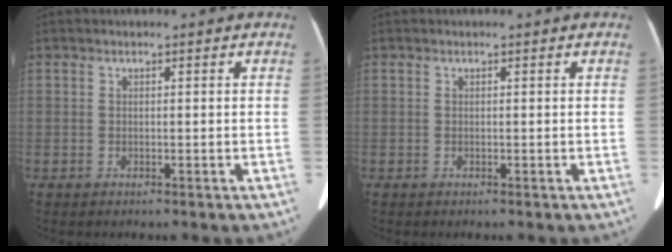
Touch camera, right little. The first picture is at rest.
{"total": 0.0}